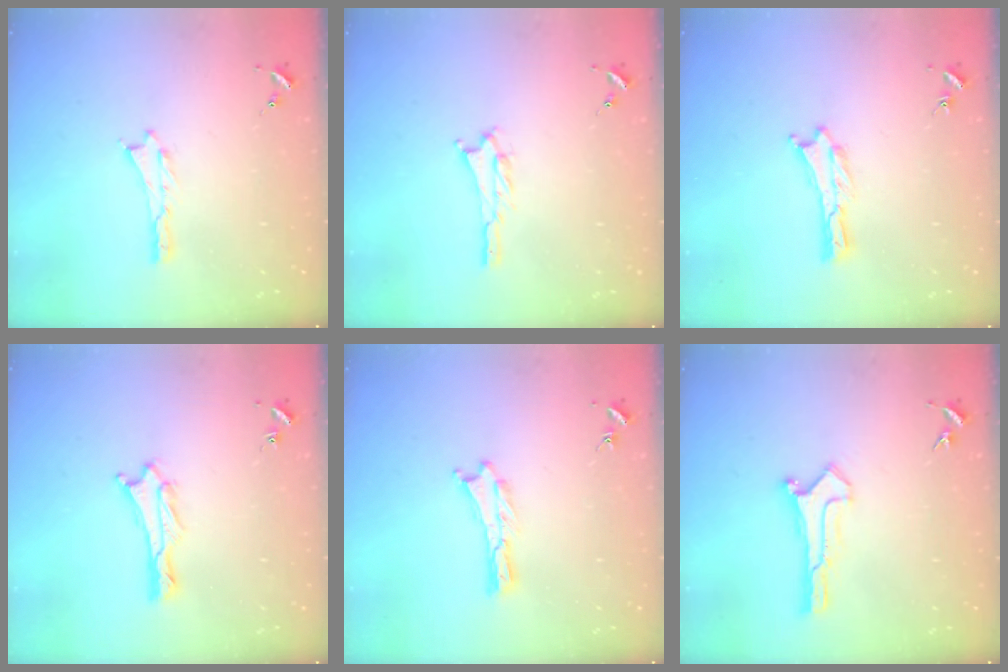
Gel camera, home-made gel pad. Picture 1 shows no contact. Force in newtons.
{"total": 1.2, "press": 1.2, "slide": 0.2}
{"total": 0.0}
{"total": 1.9, "press": 1.9, "slide": 0.1}
{"total": 0.0}
{"total": 0.0}